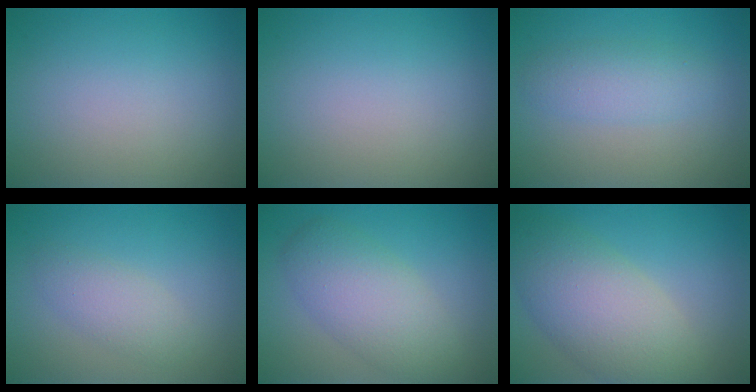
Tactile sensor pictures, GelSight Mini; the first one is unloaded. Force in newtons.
{"total": 0.0}
{"total": 2.8, "press": 2.8, "slide": 0.1}
{"total": 2.3, "press": 2.3, "slide": 0.1}
{"total": 5.3, "press": 5.3, "slide": 0.3}
{"total": 7.5, "press": 7.4, "slide": 0.6}